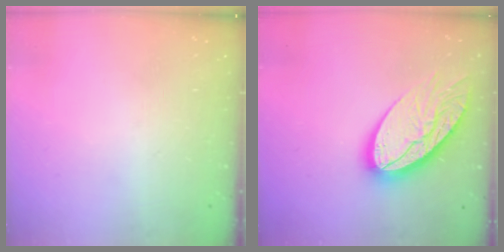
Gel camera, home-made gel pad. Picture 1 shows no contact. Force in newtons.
{"total": 17.1, "press": 17.0, "slide": 1.6}